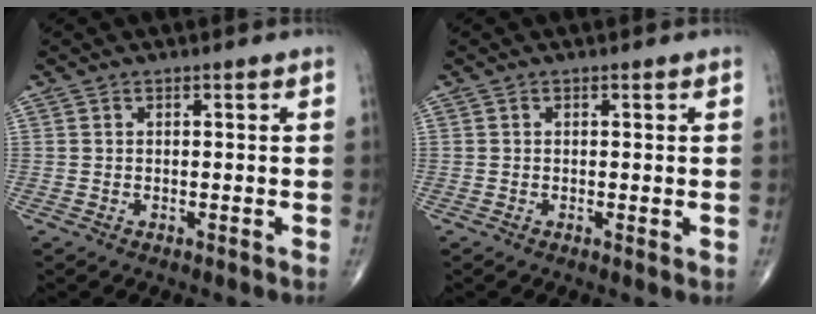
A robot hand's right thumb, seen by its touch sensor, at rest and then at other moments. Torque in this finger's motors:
{"motor_torque": [-0.52, 0.18, 0.16, -0.16, -0.07]}